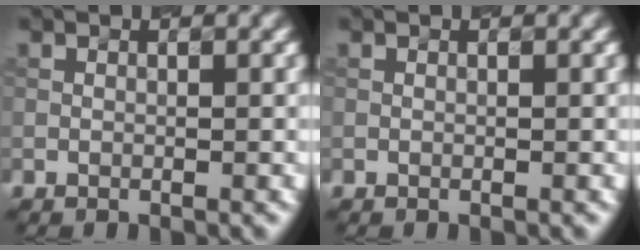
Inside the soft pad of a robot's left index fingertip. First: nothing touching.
{"total": 0.0}